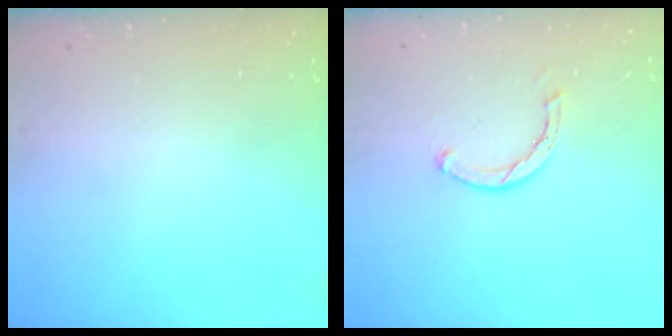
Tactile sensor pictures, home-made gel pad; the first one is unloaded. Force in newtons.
{"total": 1.6, "press": 1.6, "slide": 0.2}